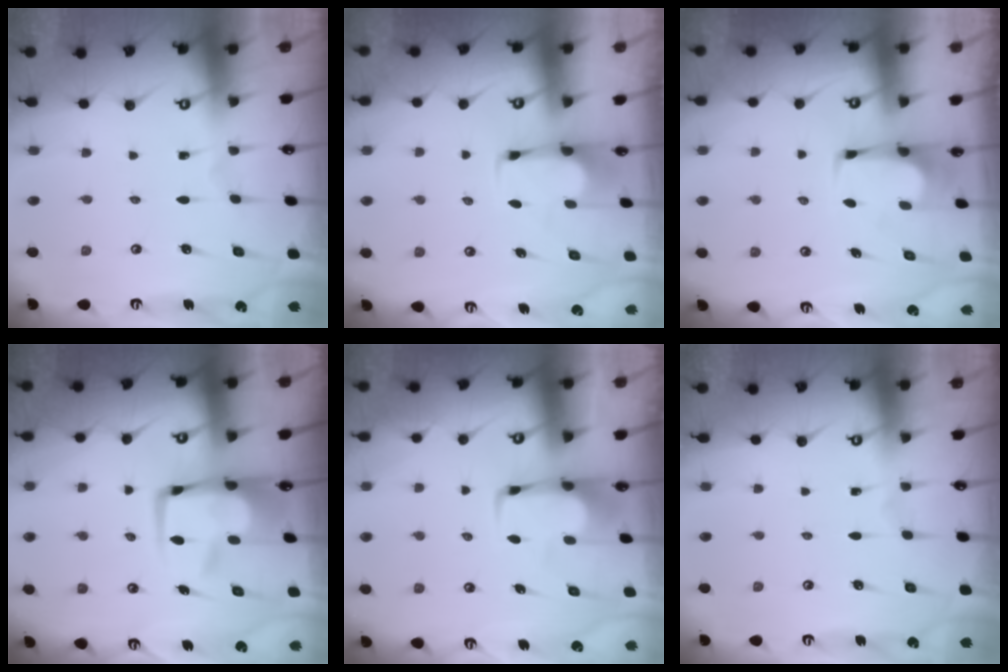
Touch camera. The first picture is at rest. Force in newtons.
{"total": 2.7, "press": 2.6, "slide": 0.9}
{"total": 3.7, "press": 3.7, "slide": 0.2}
{"total": 10.6, "press": 10.4, "slide": 2.0}
{"total": 1.9, "press": 1.9, "slide": 0.4}
{"total": 0.0}